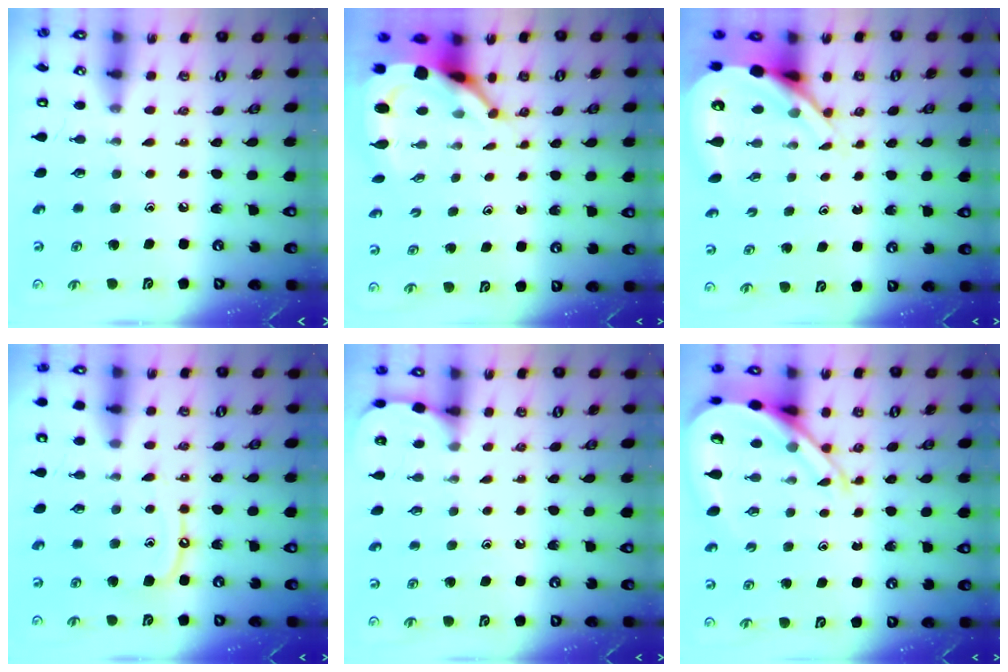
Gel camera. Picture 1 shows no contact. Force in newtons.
{"total": 7.3, "press": 7.3, "slide": 1.0}
{"total": 8.0, "press": 8.0, "slide": 1.0}
{"total": 7.5, "press": 7.5, "slide": 0.7}
{"total": 2.5, "press": 2.5, "slide": 0.2}
{"total": 10.7, "press": 10.7, "slide": 1.2}